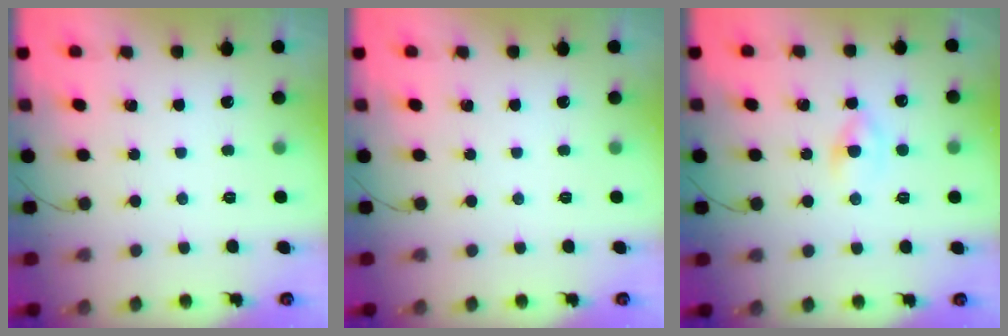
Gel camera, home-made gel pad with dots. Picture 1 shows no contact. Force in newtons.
{"total": 0.0}
{"total": 2.2, "press": 1.9, "slide": 1.1}